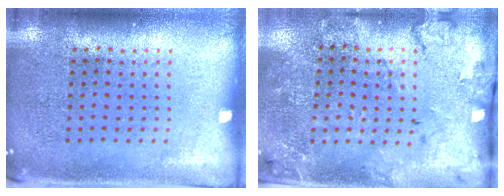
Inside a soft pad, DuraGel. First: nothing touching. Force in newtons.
{"total": 1.7, "press": 1.6, "slide": 0.8}